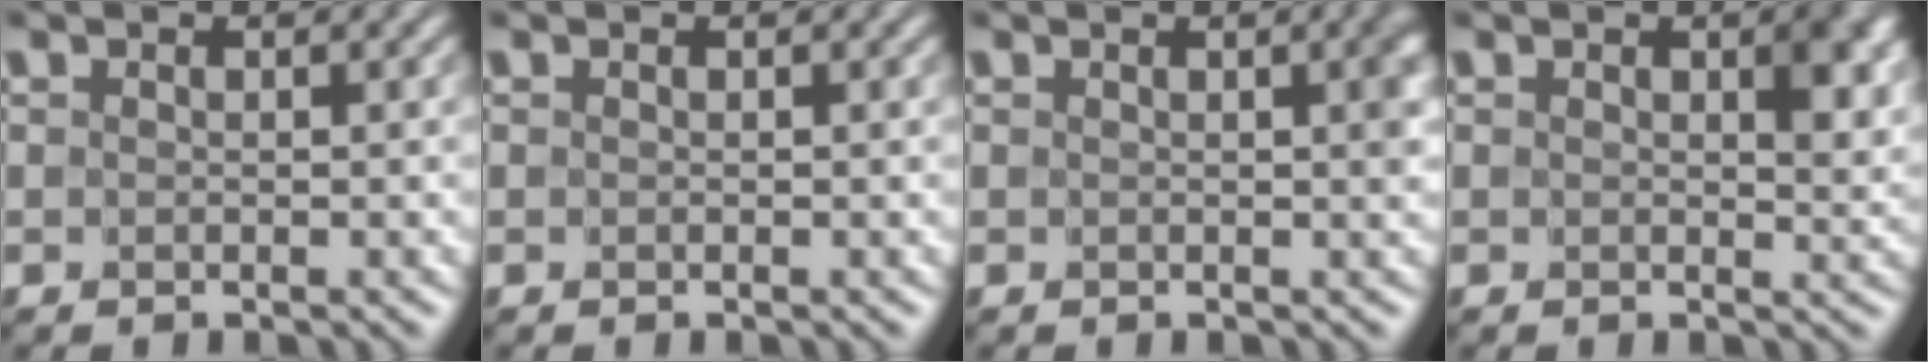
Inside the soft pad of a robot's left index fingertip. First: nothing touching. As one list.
[{"total": 0.0}, {"total": 1.5, "force": [0.3, 0.1, 1.5], "torque": [-0.014, 0.002, 0.004]}, {"total": 2.9, "force": [0.6, 1.5, 2.4], "torque": [-0.030, -0.005, 0.013]}]